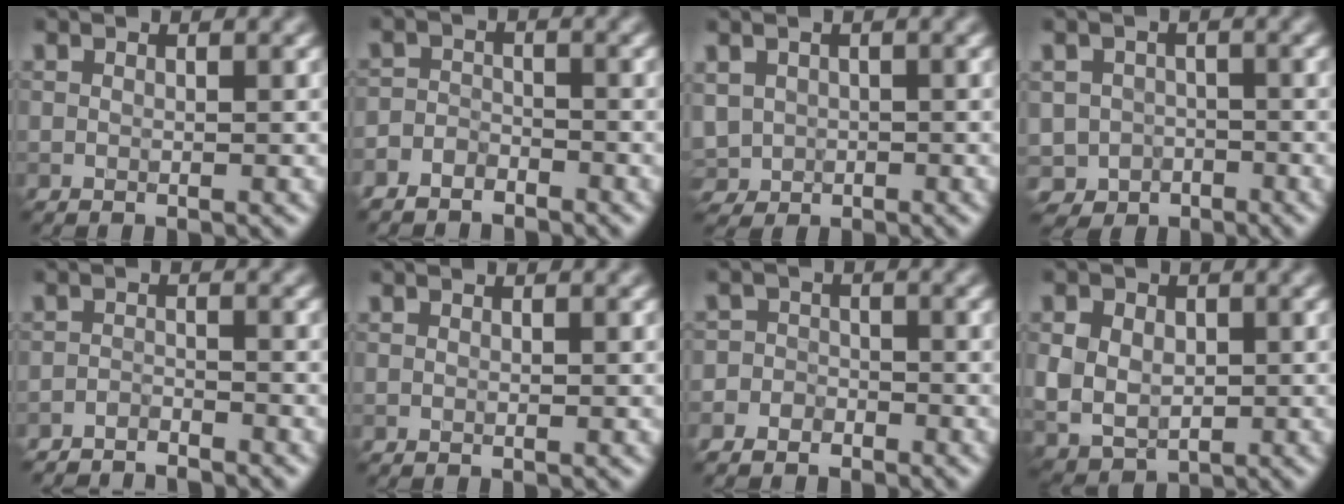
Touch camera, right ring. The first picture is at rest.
{"total": 2.5, "force": [-2.2, 1.1, 0.4], "torque": [-0.003, 0.002, -0.047]}
{"total": 3.0, "force": [-0.2, 2.7, 1.2], "torque": [-0.032, -0.009, 0.002]}
{"total": 3.8, "force": [-1.9, 3.2, 0.6], "torque": [0.003, -0.003, -0.035]}
{"total": 2.9, "force": [-2.8, 0.4, 0.4], "torque": [-0.003, -0.007, -0.052]}
{"total": 0.0}
{"total": 3.5, "force": [-2.4, 2.6, 0.1], "torque": [0.040, 0.004, -0.056]}
{"total": 5.6, "force": [0.5, 4.6, 3.2], "torque": [-0.062, 0.006, 0.002]}